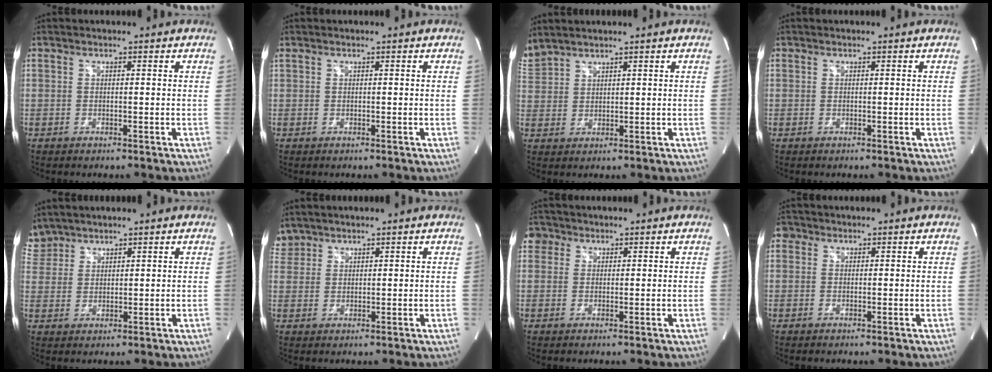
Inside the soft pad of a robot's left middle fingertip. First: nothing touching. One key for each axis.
{"total": 0.0}
{"total": 4.7, "fx": 4.5, "fy": 0.6, "fz": 1.2, "tx": -0.046, "ty": 0.021, "tz": 0.103}
{"total": 0.0}
{"total": 4.9, "fx": 4.4, "fy": 2.2, "fz": -0.1, "tx": -0.005, "ty": 0.016, "tz": 0.098}
{"total": 2.9, "fx": 2.6, "fy": 1.4, "fz": -0.3, "tx": 0.006, "ty": 0.012, "tz": 0.052}
{"total": 2.8, "fx": 1.4, "fy": 2.4, "fz": 0.3, "tx": -0.001, "ty": 0.011, "tz": 0.021}
{"total": 1.7, "fx": 0.7, "fy": 1.5, "fz": 0.3, "tx": 0.002, "ty": 0.008, "tz": 0.008}